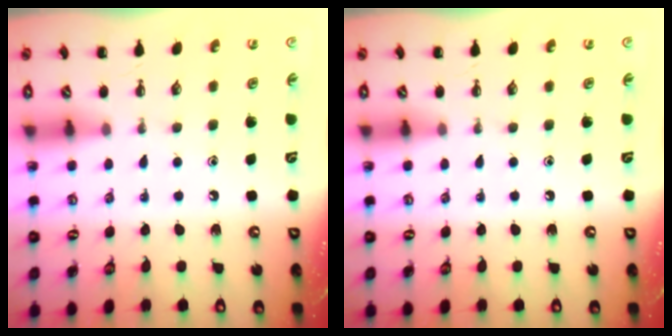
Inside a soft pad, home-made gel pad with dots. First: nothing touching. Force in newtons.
{"total": 0.0}